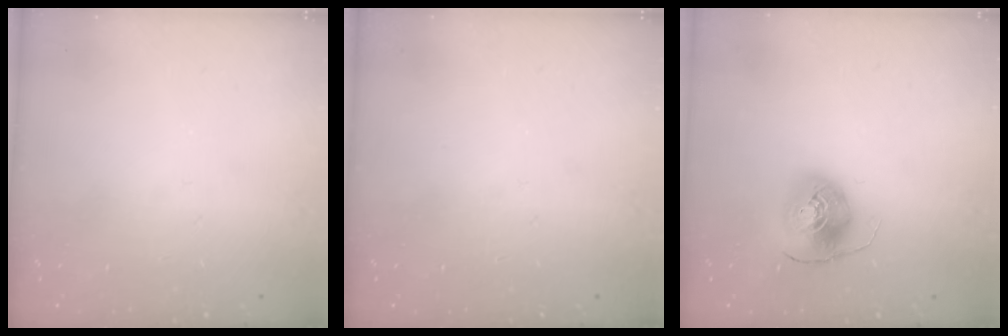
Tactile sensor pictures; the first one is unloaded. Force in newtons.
{"total": 0.0}
{"total": 8.1, "press": 8.1, "slide": 0.6}